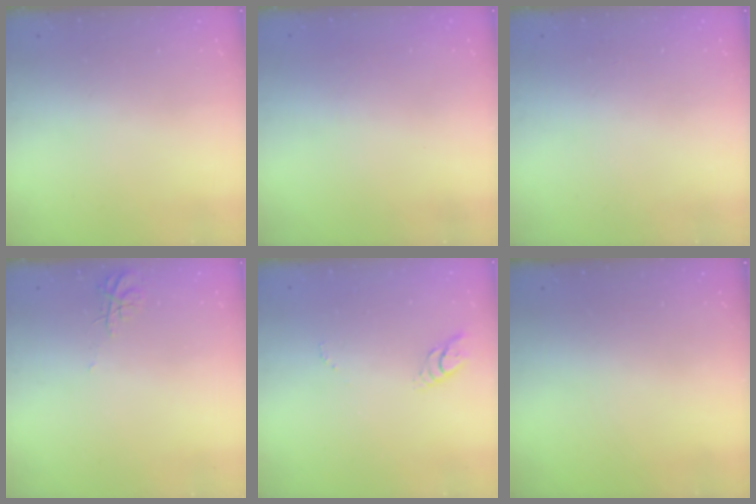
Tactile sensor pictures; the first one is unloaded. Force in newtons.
{"total": 0.0}
{"total": 0.0}
{"total": 6.5, "press": 6.5, "slide": 0.4}
{"total": 4.0, "press": 3.9, "slide": 0.3}
{"total": 0.0}